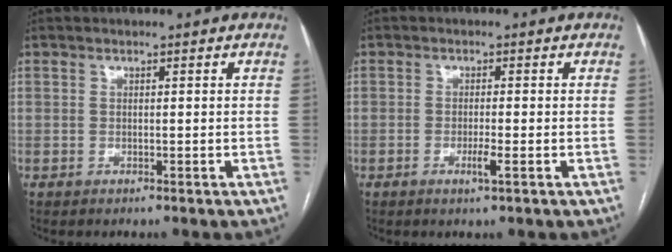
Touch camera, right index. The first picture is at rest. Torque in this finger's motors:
{"motor_torque": [0.24, 0.01, 0.03, 0.01]}